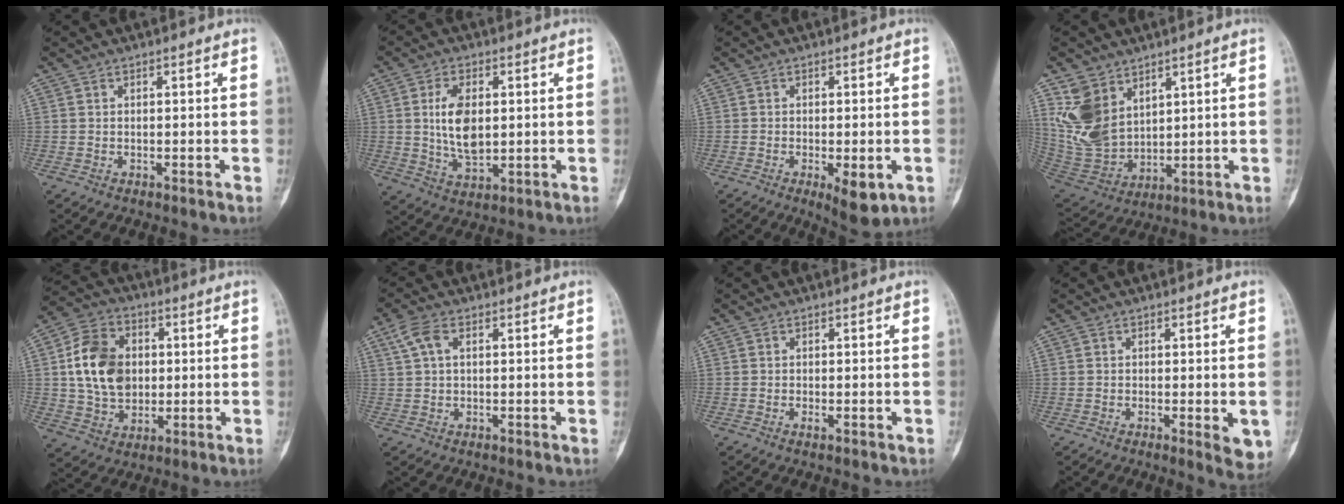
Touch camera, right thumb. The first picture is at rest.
{"total": 9.2, "force": [1.2, 5.0, 7.6], "torque": [-0.139, -0.010, 0.030]}
{"total": 6.3, "force": [-2.1, 2.3, 5.5], "torque": [-0.074, -0.010, -0.022]}
{"total": 12.7, "force": [6.4, 8.5, 6.9], "torque": [-0.120, -0.033, 0.154]}
{"total": 14.5, "force": [1.4, 11.0, 9.4], "torque": [-0.143, 0.007, 0.027]}
{"total": 5.7, "force": [2.0, 3.1, 4.4], "torque": [-0.098, 0.011, 0.041]}
{"total": 0.9, "force": [-0.4, 0.4, 0.8], "torque": [-0.014, -0.001, -0.007]}
{"total": 4.4, "force": [-0.9, 1.3, 4.1], "torque": [-0.050, -0.010, -0.012]}